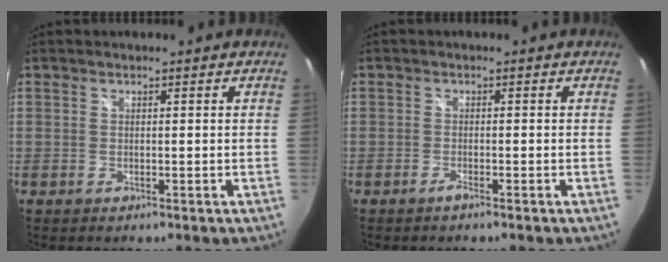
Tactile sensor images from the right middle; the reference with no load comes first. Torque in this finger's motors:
{"motor_torque": [0.32, -0.41, -0.01, 0.00]}